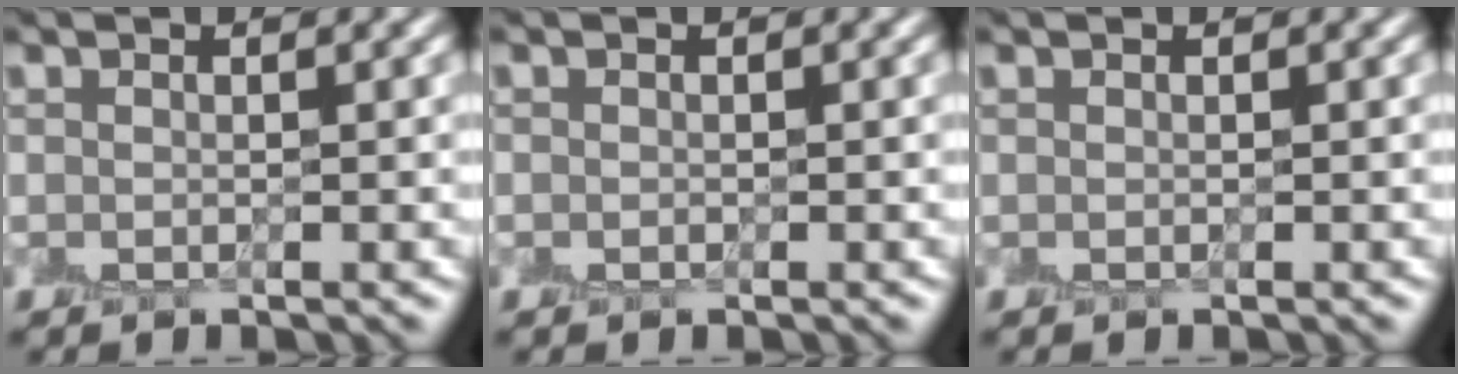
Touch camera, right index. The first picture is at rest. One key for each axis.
{"total": 0.0}
{"total": 0.0}